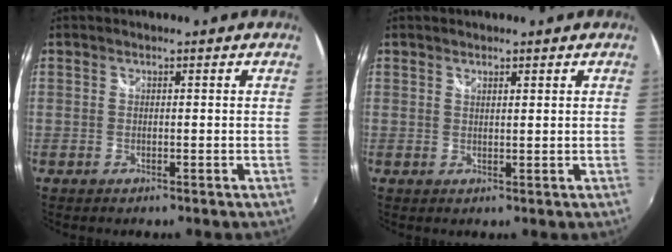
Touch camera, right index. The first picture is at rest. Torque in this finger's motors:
{"motor_torque": [-0.19, 0.28, -0.06, 0.00]}